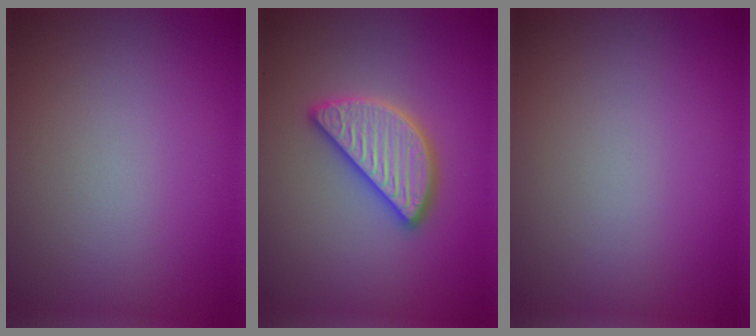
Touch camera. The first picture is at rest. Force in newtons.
{"total": 4.1, "press": 4.1, "slide": 0.3}
{"total": 0.0}